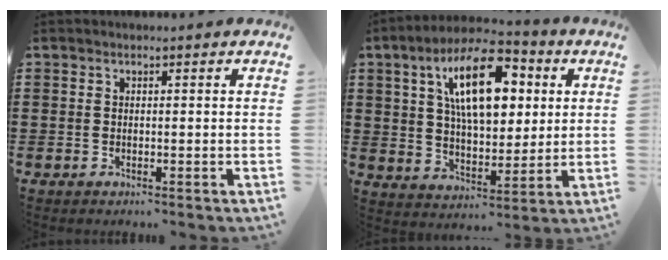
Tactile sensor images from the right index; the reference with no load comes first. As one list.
[{"total": 14.4, "force": [5.5, 6.8, 11.5], "torque": [-0.202, 0.008, 0.089]}]